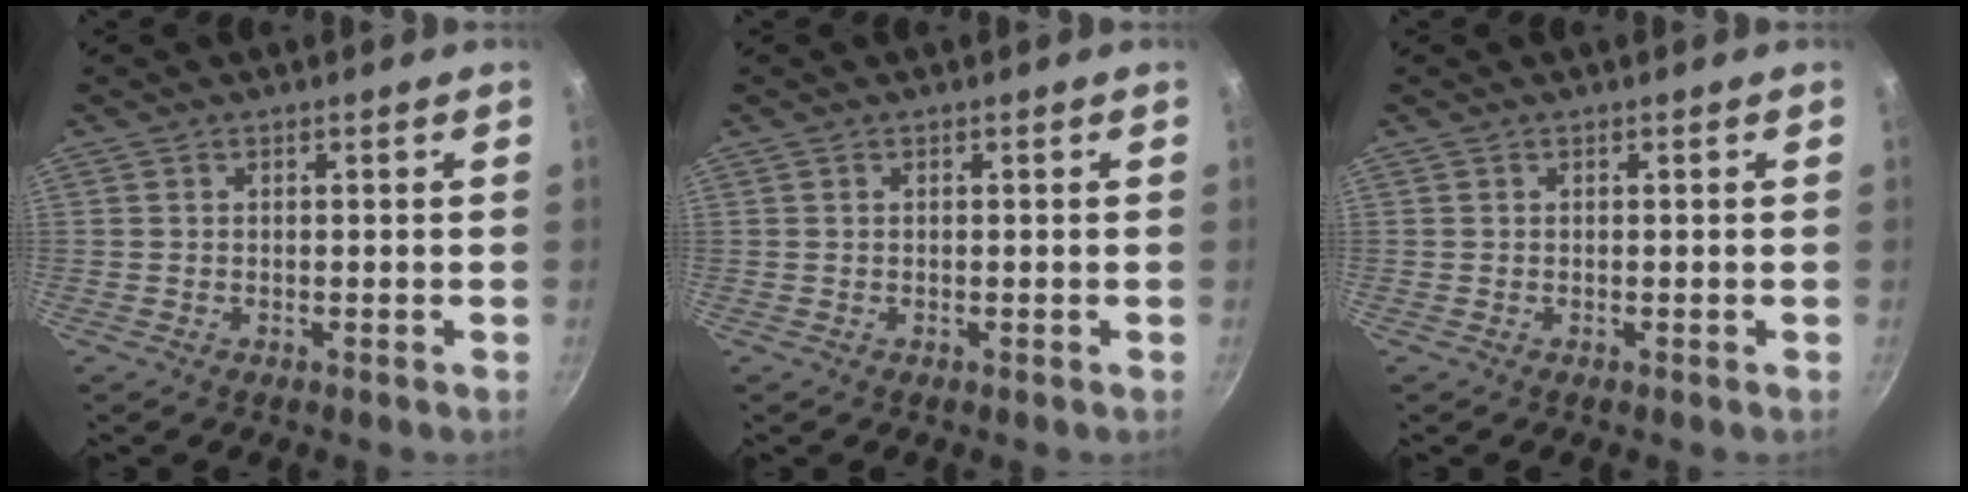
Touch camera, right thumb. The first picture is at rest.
{"total": 0.0}
{"total": 0.0}